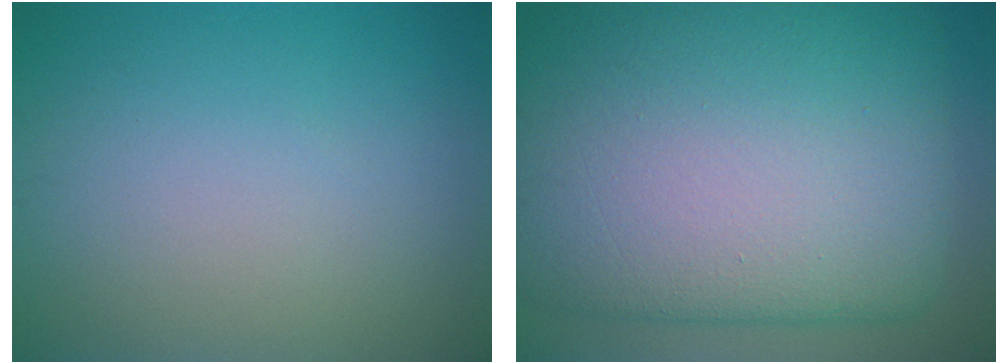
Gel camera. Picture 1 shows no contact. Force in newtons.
{"total": 20.2, "press": 20.2, "slide": 0.3}